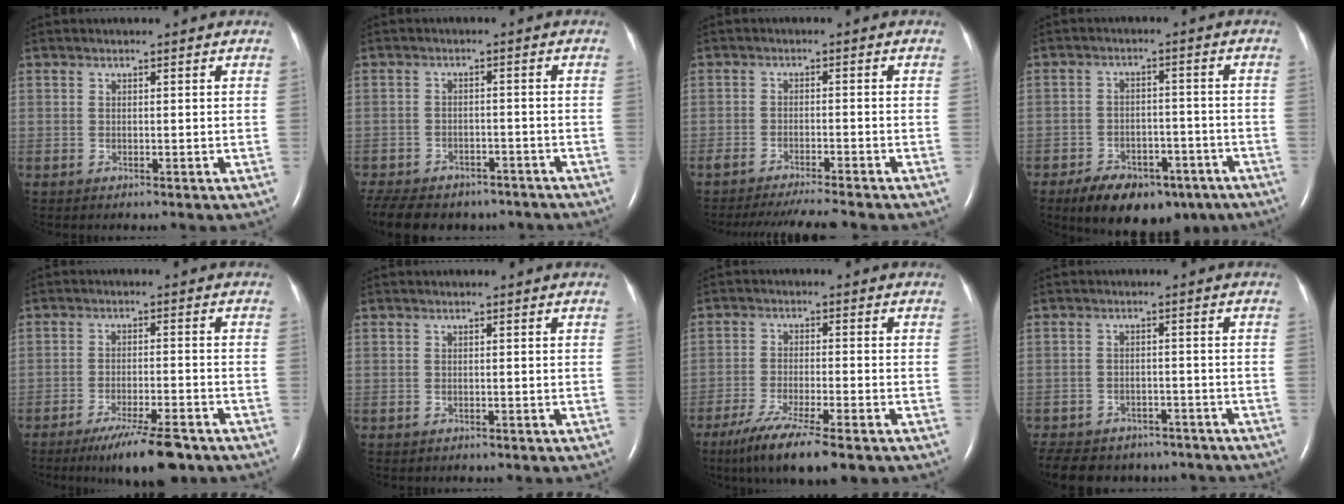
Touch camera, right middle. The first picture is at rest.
{"total": 17.3, "force": [-13.6, 8.2, 6.8], "torque": [-0.189, -0.014, -0.174]}
{"total": 8.3, "force": [-7.6, 0.0, 3.4], "torque": [-0.047, -0.017, -0.115]}
{"total": 12.9, "force": [-8.8, 6.5, 6.9], "torque": [-0.103, 0.004, -0.129]}
{"total": 9.3, "force": [-6.9, 1.1, 6.1], "torque": [-0.099, -0.021, -0.110]}
{"total": 0.0}
{"total": 10.5, "force": [-7.4, 1.0, 7.4], "torque": [-0.129, -0.027, -0.119]}
{"total": 15.0, "force": [-12.2, 7.1, 5.0], "torque": [-0.120, -0.002, -0.150]}